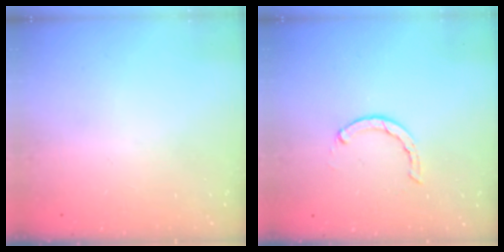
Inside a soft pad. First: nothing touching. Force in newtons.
{"total": 1.5, "press": 1.5, "slide": 0.2}